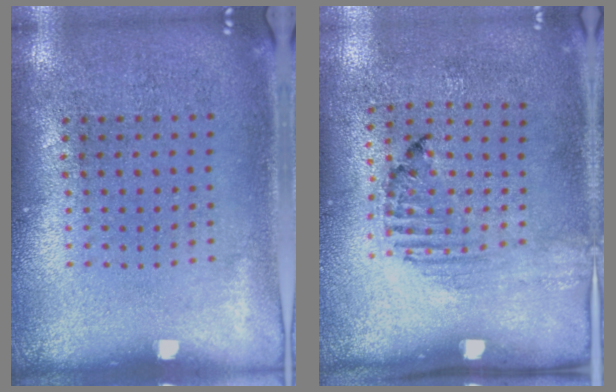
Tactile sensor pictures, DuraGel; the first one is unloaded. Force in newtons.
{"total": 1.5, "press": 1.2, "slide": 0.8}